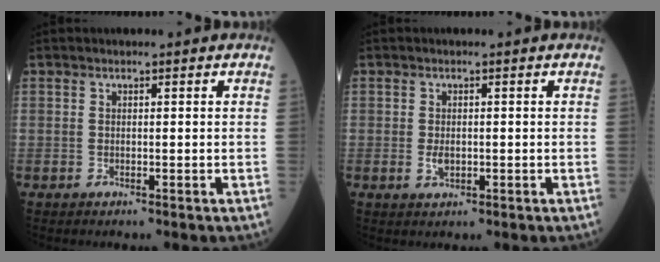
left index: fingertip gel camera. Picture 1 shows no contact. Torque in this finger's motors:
{"motor_torque": [0.31, 0.13, 0.04, 0.01]}